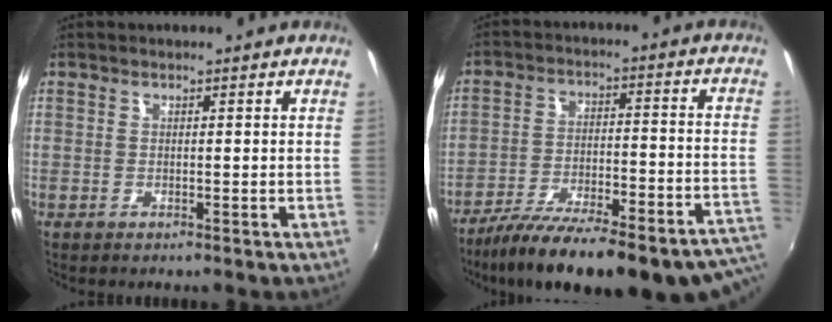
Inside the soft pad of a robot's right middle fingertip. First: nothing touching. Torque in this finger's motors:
{"motor_torque": [1.29, -0.85, 0.27, 0.17]}